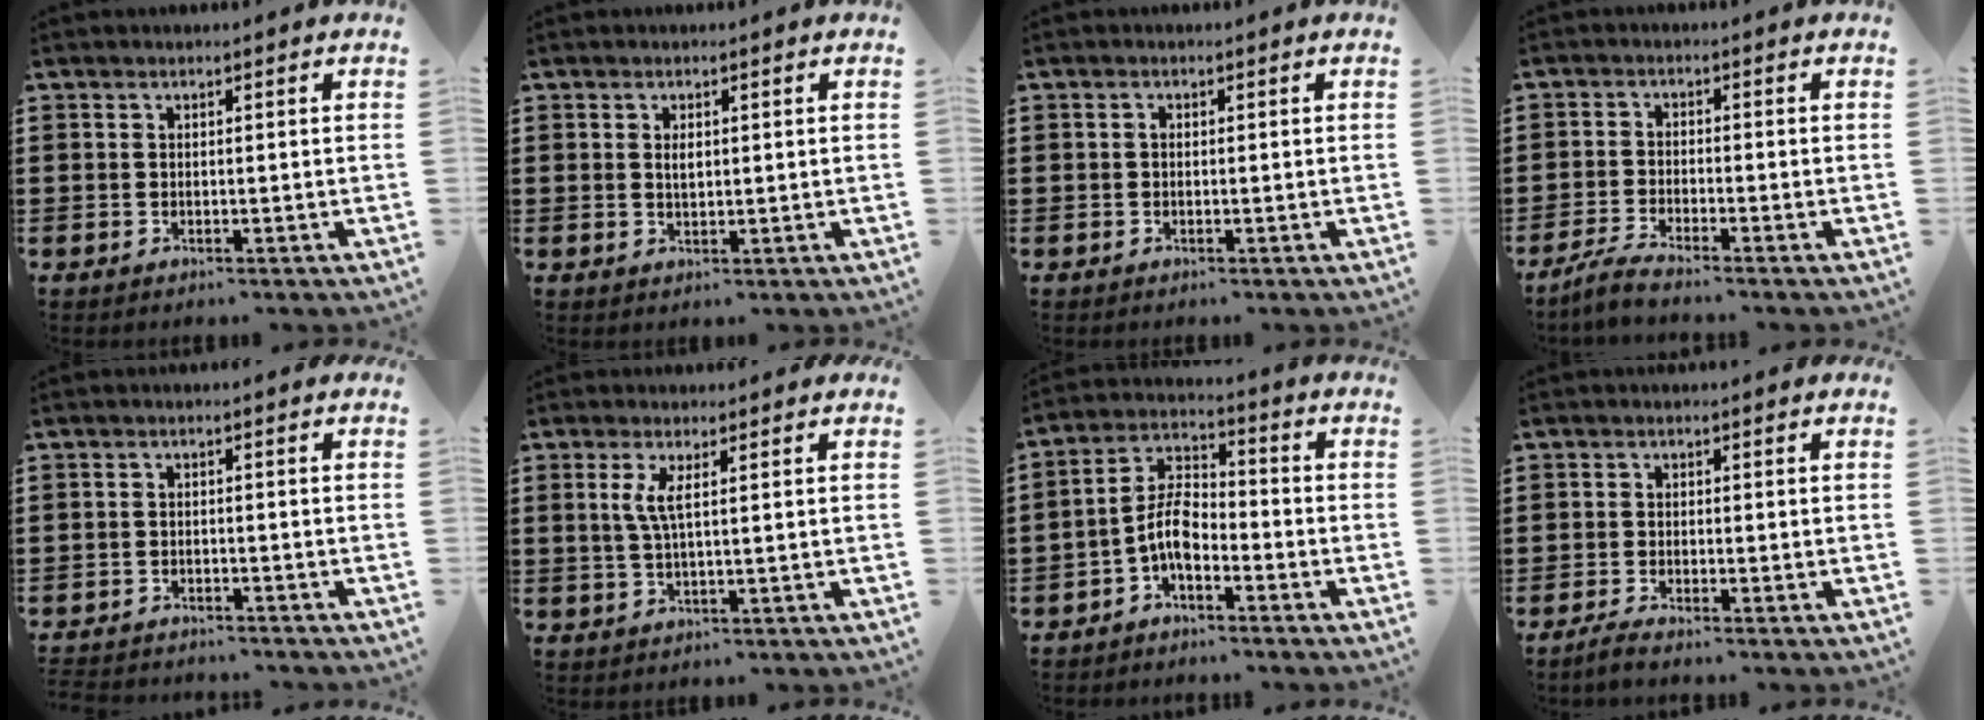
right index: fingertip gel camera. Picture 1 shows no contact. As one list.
[{"total": 1.6, "force": [0.4, 0.7, 1.4], "torque": [-0.029, 0.002, 0.007]}, {"total": 0.5, "force": [-0.1, 0.4, 0.4], "torque": [-0.008, 0.000, -0.003]}, {"total": 3.0, "force": [-2.9, -0.3, 0.8], "torque": [-0.030, -0.004, -0.061]}, {"total": 1.9, "force": [-1.9, 0.1, -0.1], "torque": [-0.004, 0.001, -0.042]}, {"total": 3.2, "force": [0.7, 0.2, 3.1], "torque": [-0.070, -0.005, 0.009]}, {"total": 6.5, "force": [-2.8, 3.3, 4.9], "torque": [-0.115, 0.008, -0.059]}, {"total": 1.5, "force": [-1.4, -0.2, 0.4], "torque": [-0.008, 0.000, -0.027]}]